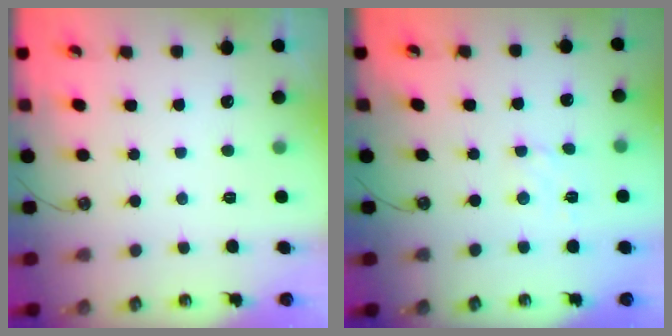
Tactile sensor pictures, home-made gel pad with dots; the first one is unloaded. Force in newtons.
{"total": 2.6, "press": 2.6, "slide": 0.6}